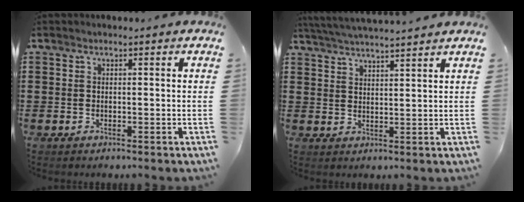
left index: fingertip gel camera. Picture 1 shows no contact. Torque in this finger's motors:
{"motor_torque": [1.12, -1.02, 0.21, 0.13]}